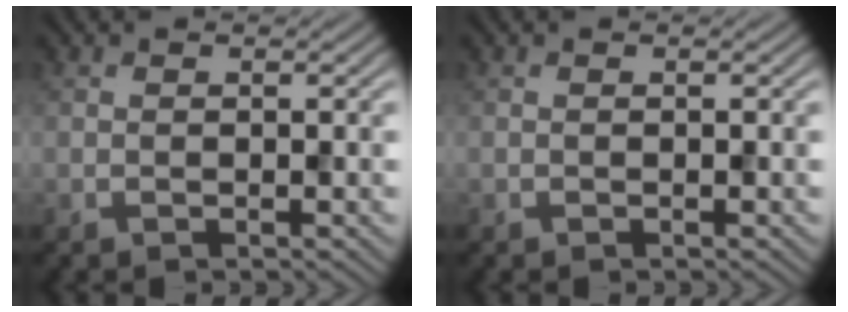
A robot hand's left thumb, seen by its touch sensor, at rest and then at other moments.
{"total": 0.0}